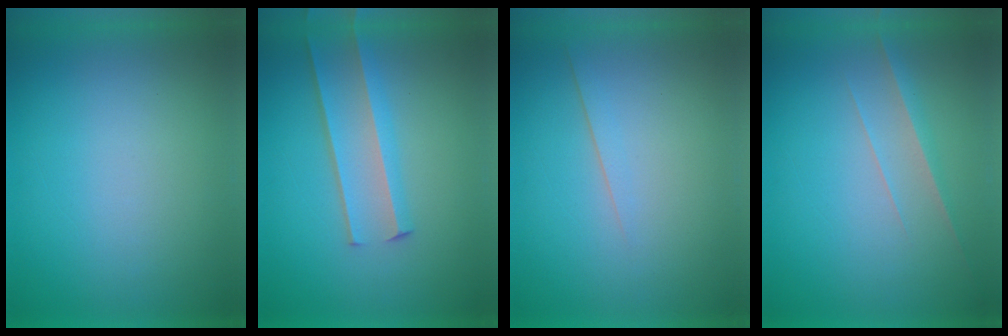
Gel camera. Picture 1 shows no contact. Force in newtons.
{"total": 2.9}
{"total": 1.5}
{"total": 2.9}